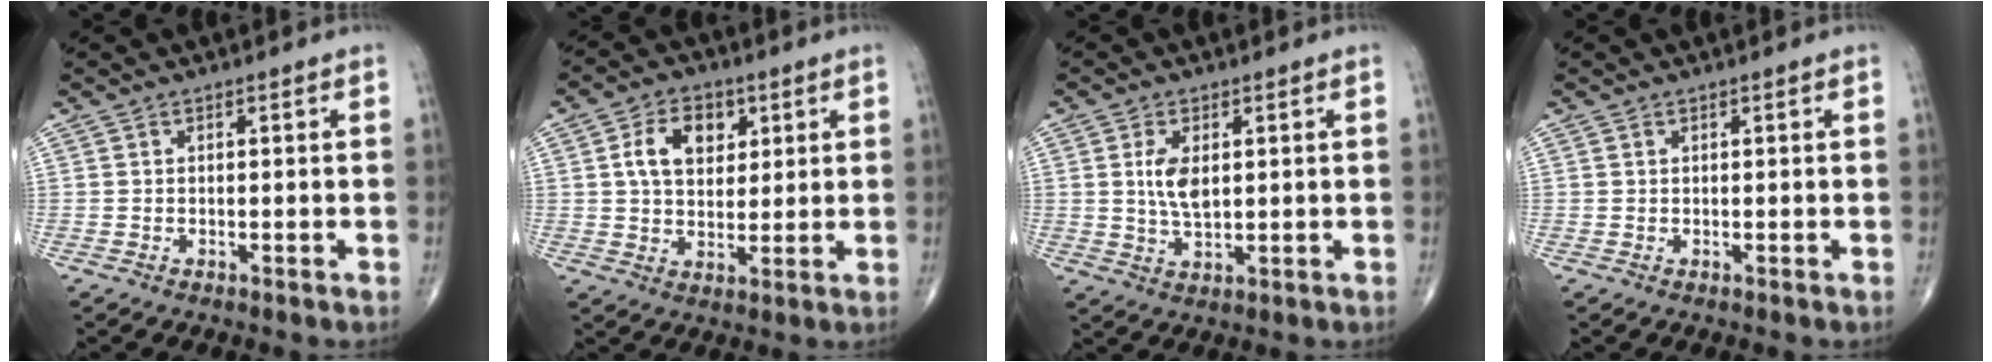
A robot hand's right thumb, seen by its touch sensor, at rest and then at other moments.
{"total": 9.3, "force": [2.9, 6.4, 6.1], "torque": [-0.077, -0.005, 0.050]}
{"total": 5.8, "force": [1.1, 3.0, 4.8], "torque": [-0.089, -0.008, 0.024]}
{"total": 0.0}